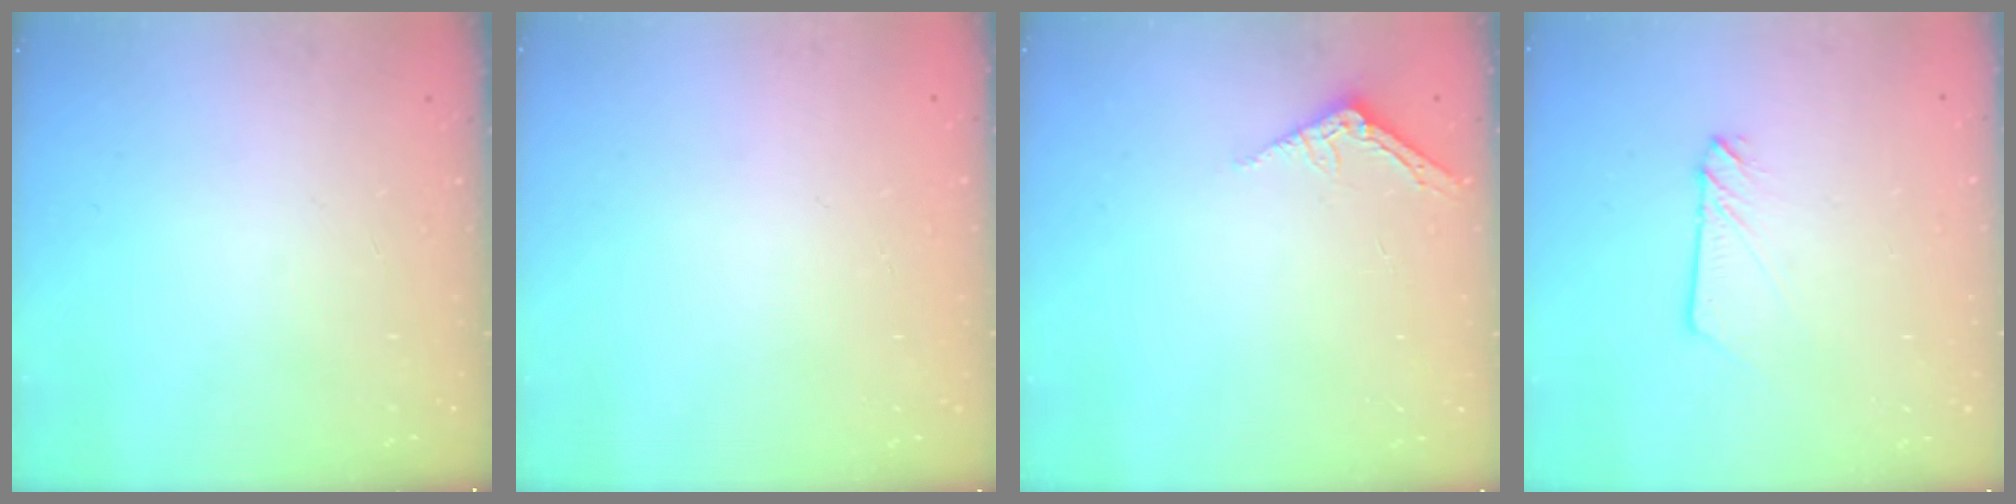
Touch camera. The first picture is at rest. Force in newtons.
{"total": 0.0}
{"total": 3.0, "press": 3.0, "slide": 0.2}
{"total": 2.3, "press": 2.3, "slide": 0.2}